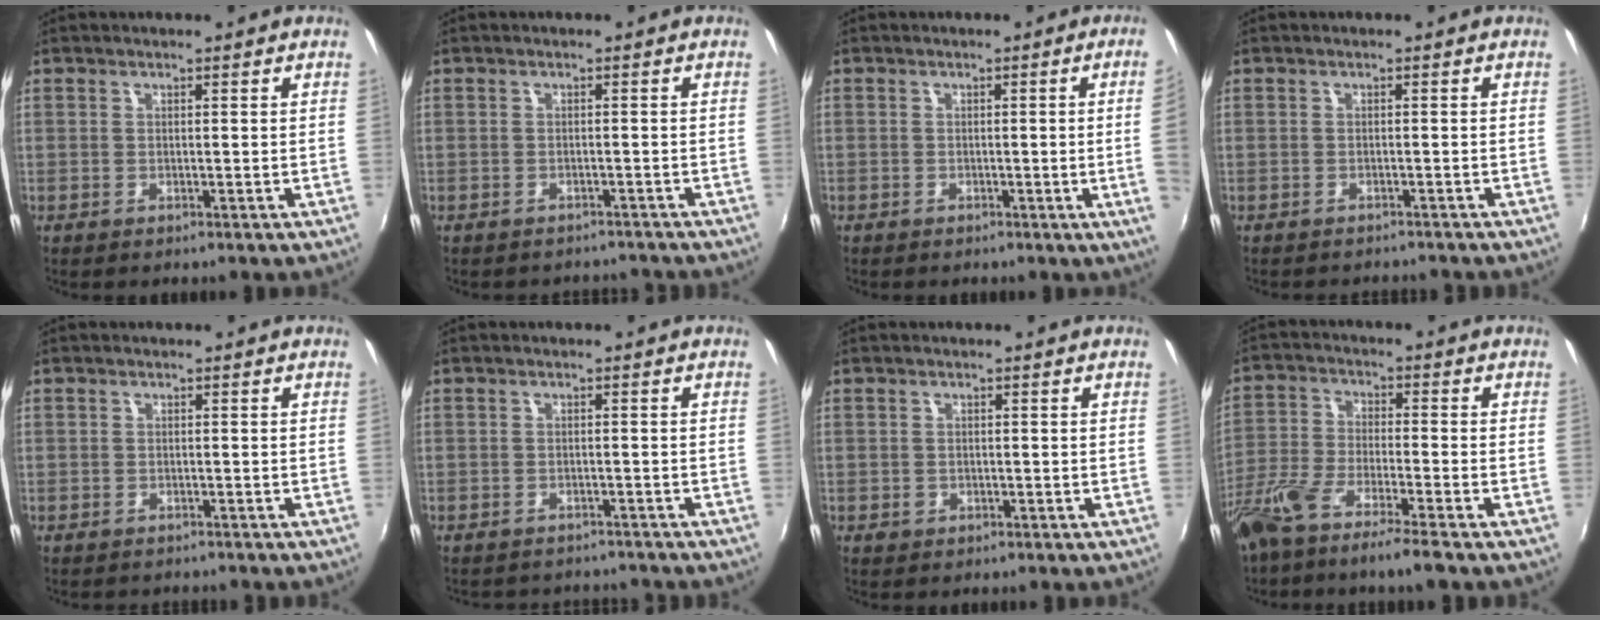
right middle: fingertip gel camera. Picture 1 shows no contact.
{"total": 4.8, "force": [-4.4, 1.8, 0.9], "torque": [-0.019, -0.006, -0.055]}
{"total": 4.0, "force": [0.0, -1.8, 3.5], "torque": [-0.056, -0.010, 0.005]}
{"total": 3.1, "force": [-2.9, 0.8, 0.7], "torque": [-0.021, -0.011, -0.043]}
{"total": 1.5, "force": [-1.1, 1.0, -0.1], "torque": [-0.004, 0.003, -0.017]}
{"total": 5.5, "force": [-5.1, 1.8, 1.1], "torque": [-0.028, -0.007, -0.068]}
{"total": 1.2, "force": [-0.5, 1.0, 0.3], "torque": [-0.006, -0.003, -0.006]}
{"total": 10.6, "force": [-8.1, 0.6, 6.8], "torque": [-0.150, -0.027, -0.153]}